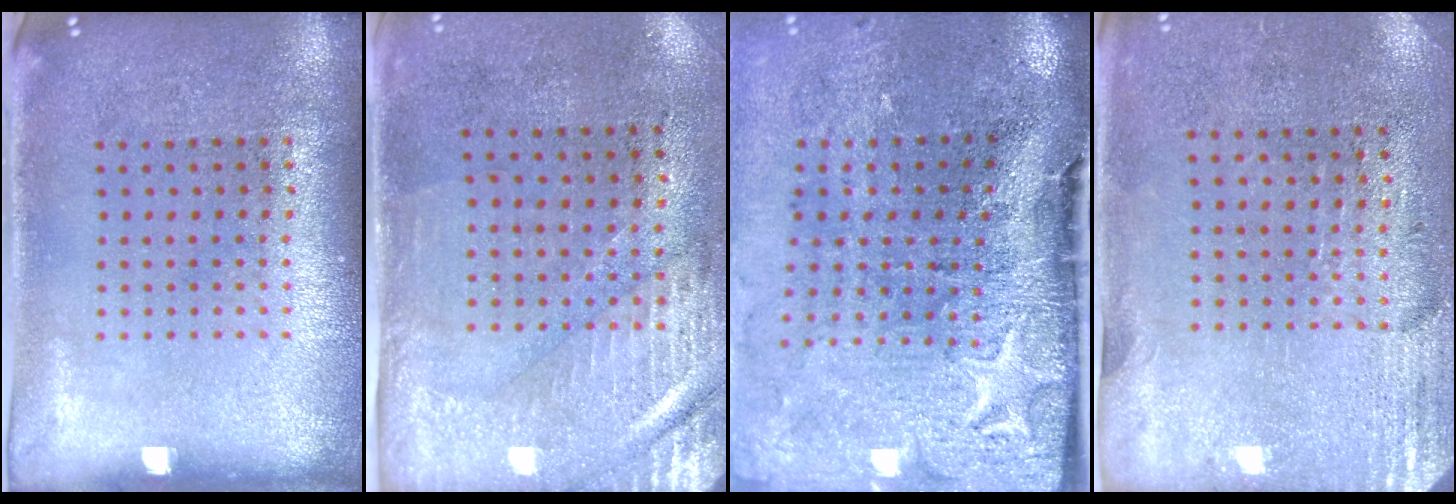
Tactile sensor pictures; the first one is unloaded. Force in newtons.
{"total": 2.9, "press": 2.5, "slide": 1.5}
{"total": 5.0, "press": 4.0, "slide": 3.0}
{"total": 2.8, "press": 2.4, "slide": 1.4}